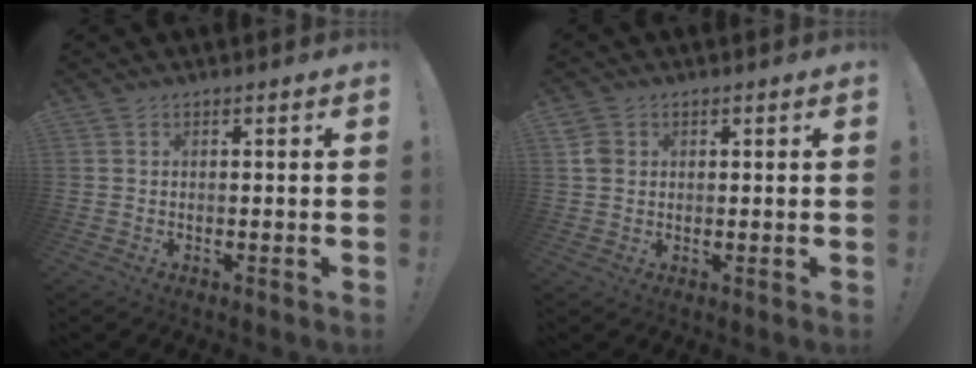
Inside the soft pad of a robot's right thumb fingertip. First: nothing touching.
{"total": 3.0, "force": [1.0, 2.5, 1.3], "torque": [-0.014, 0.002, 0.018]}